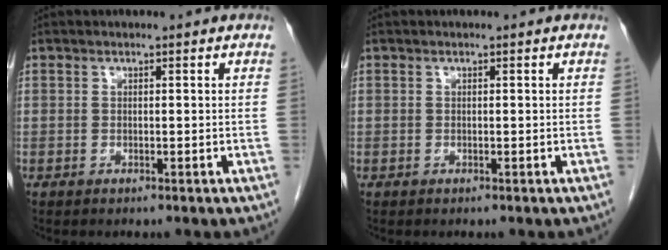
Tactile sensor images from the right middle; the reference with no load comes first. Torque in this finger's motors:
{"motor_torque": [0.24, -0.54, 0.05, 0.04]}